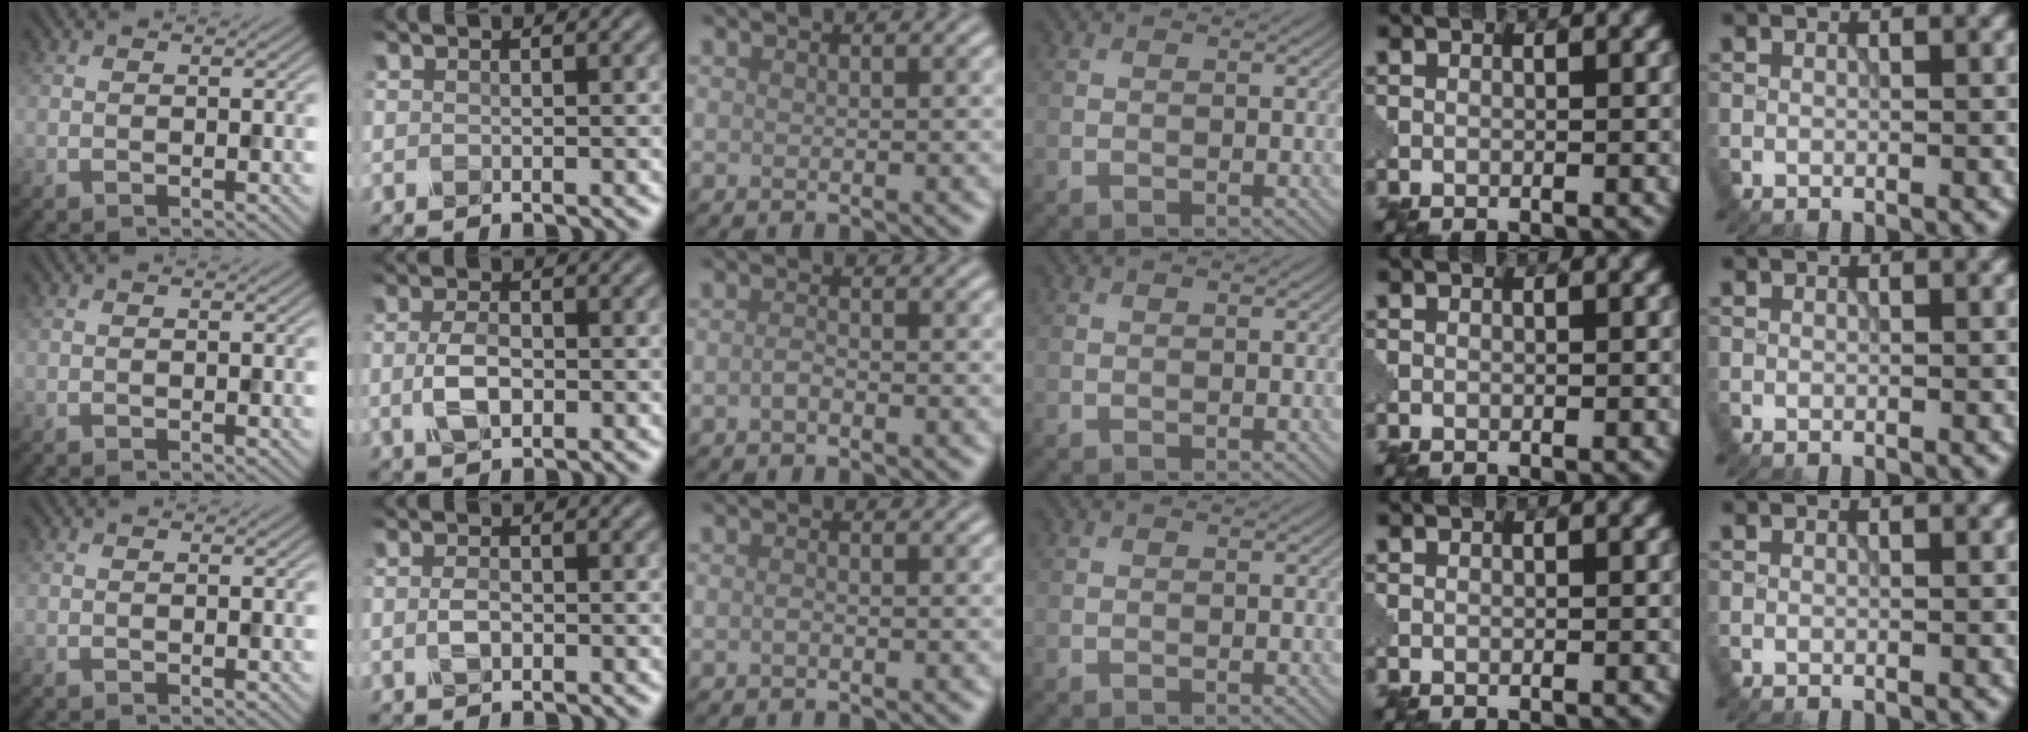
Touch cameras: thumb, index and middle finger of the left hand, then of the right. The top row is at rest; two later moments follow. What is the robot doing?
{"motion": "close", "object": "eyeshadow palette"}